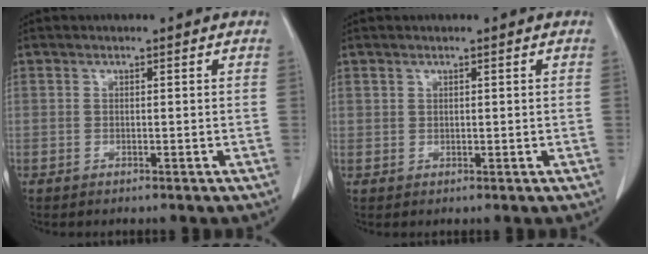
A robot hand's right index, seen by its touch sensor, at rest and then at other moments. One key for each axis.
{"total": 0.6, "fx": 0.4, "fy": 0.5, "fz": 0.0, "tx": 0.009, "ty": -0.001, "tz": 0.004}